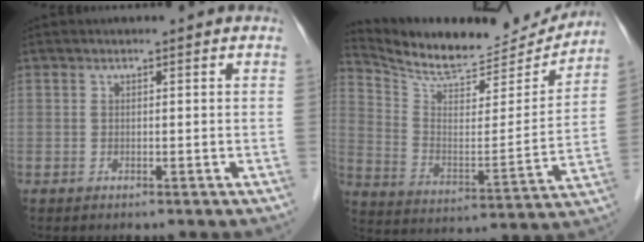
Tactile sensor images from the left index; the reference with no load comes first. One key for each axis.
{"total": 17.7, "fx": 16.8, "fy": 3.7, "fz": 4.1, "tx": -0.076, "ty": -0.031, "tz": 0.257}